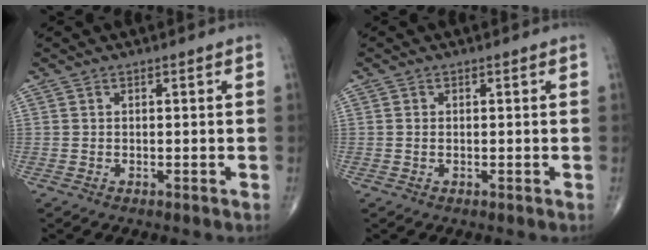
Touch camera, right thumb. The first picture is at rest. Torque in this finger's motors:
{"motor_torque": [-0.07, 0.23, -0.03, -0.17, -0.04]}